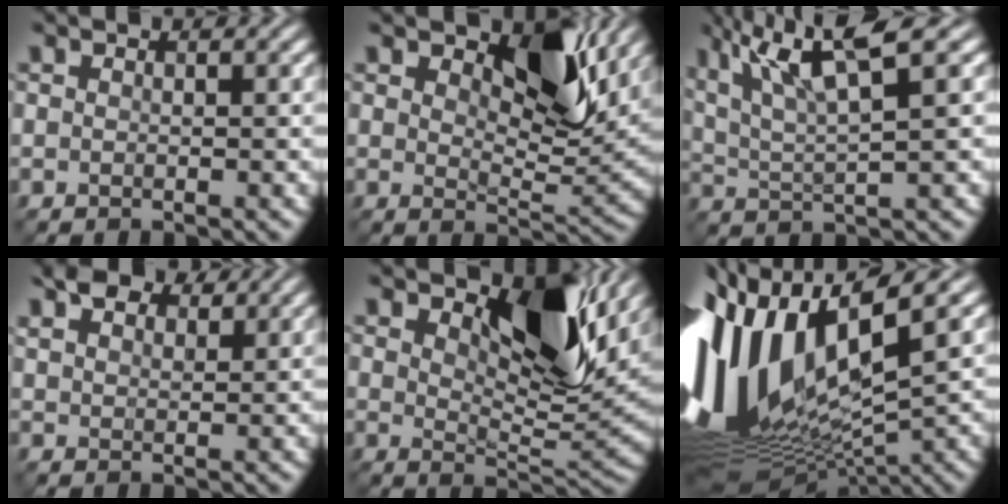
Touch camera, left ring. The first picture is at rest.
{"total": 6.5, "force": [3.3, 2.8, 4.8], "torque": [-0.071, -0.008, 0.046]}
{"total": 7.9, "force": [4.2, 1.6, 6.5], "torque": [-0.113, 0.018, 0.082]}
{"total": 4.5, "force": [3.6, 2.0, 1.9], "torque": [-0.041, 0.013, 0.059]}
{"total": 7.8, "force": [4.0, 3.0, 6.0], "torque": [-0.092, -0.007, 0.063]}
{"total": 15.7, "force": [2.7, 6.9, 13.8], "torque": [-0.316, 0.004, 0.062]}